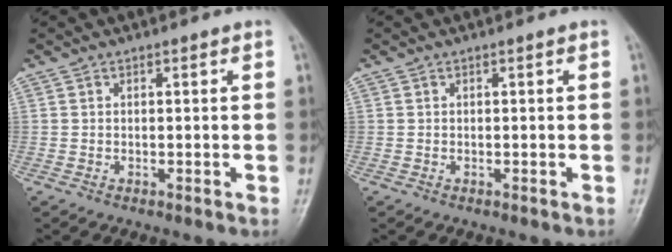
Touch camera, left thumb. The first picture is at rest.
{"total": 0.0}